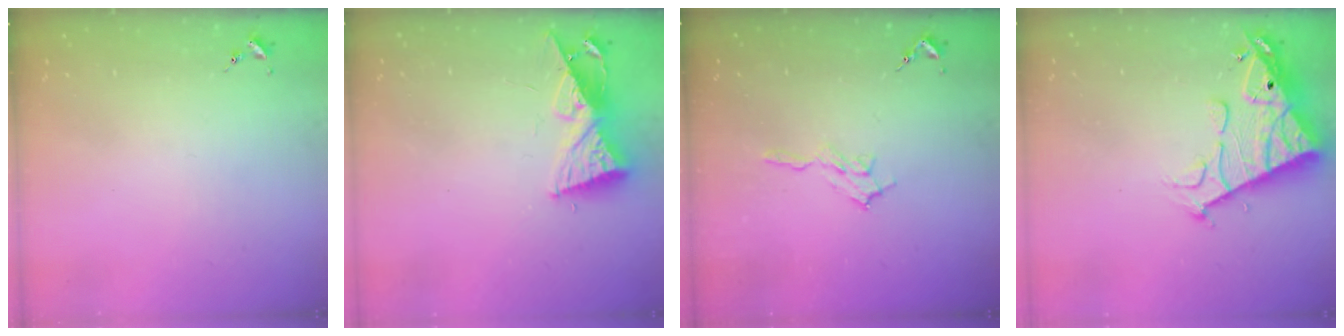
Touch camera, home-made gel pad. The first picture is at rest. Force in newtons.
{"total": 8.7, "press": 8.7, "slide": 0.6}
{"total": 6.5, "press": 6.5, "slide": 0.8}
{"total": 15.6, "press": 15.5, "slide": 1.5}